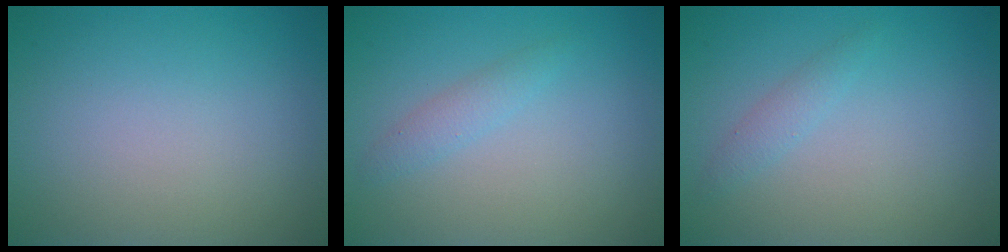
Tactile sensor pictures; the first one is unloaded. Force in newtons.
{"total": 1.4, "press": 1.4, "slide": 0.0}
{"total": 1.2, "press": 1.2, "slide": 0.0}